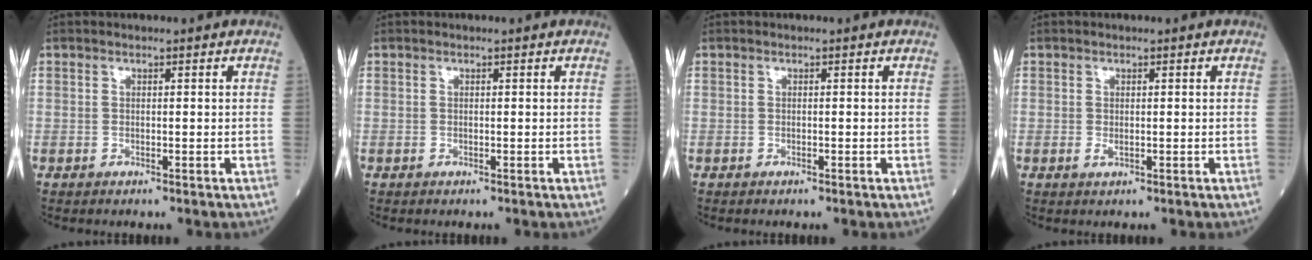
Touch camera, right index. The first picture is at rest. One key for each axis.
{"total": 0.0}
{"total": 0.0}
{"total": 0.8, "fx": -0.1, "fy": 0.4, "fz": 0.6, "tx": -0.013, "ty": -0.001, "tz": -0.002}